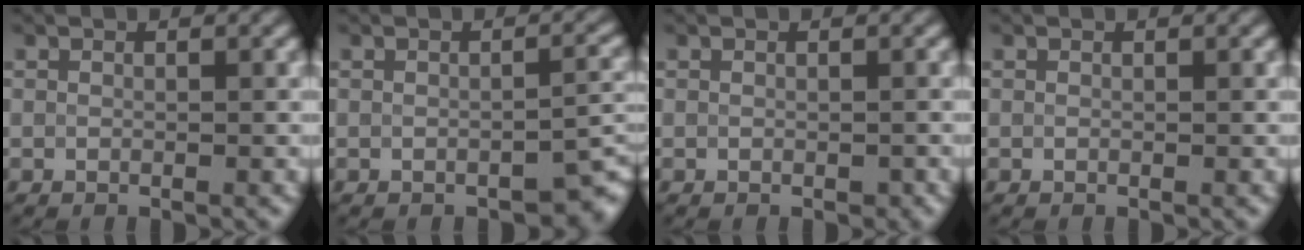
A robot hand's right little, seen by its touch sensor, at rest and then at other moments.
{"total": 2.6, "force": [-1.7, 1.0, 1.6], "torque": [-0.012, 0.004, -0.022]}
{"total": 0.6, "force": [-0.3, 0.4, 0.3], "torque": [-0.002, 0.000, -0.004]}
{"total": 0.0}